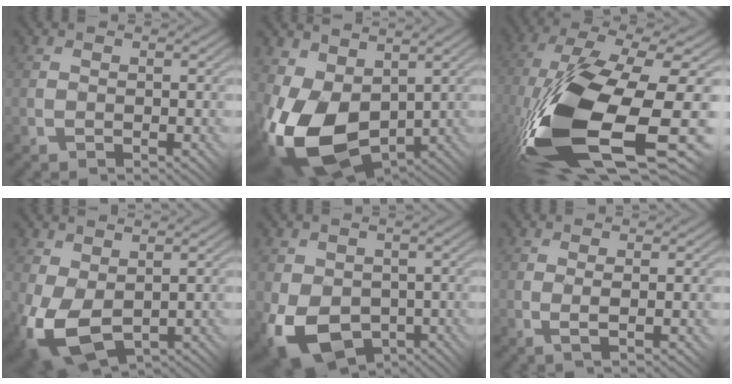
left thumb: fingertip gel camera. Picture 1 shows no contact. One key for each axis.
{"total": 12.3, "fx": -1.3, "fy": 7.4, "fz": 9.8, "tx": -0.239, "ty": -0.020, "tz": -0.024}
{"total": 17.8, "fx": -5.6, "fy": 6.2, "fz": 15.7, "tx": -0.349, "ty": -0.034, "tz": -0.084}
{"total": 7.7, "fx": -1.2, "fy": 4.6, "fz": 6.1, "tx": -0.160, "ty": -0.020, "tz": -0.012}
{"total": 9.8, "fx": -3.8, "fy": 6.6, "fz": 6.2, "tx": -0.125, "ty": -0.024, "tz": -0.065}
{"total": 1.7, "fx": 0.5, "fy": -0.6, "fz": 1.5, "tx": -0.027, "ty": 0.008, "tz": 0.008}